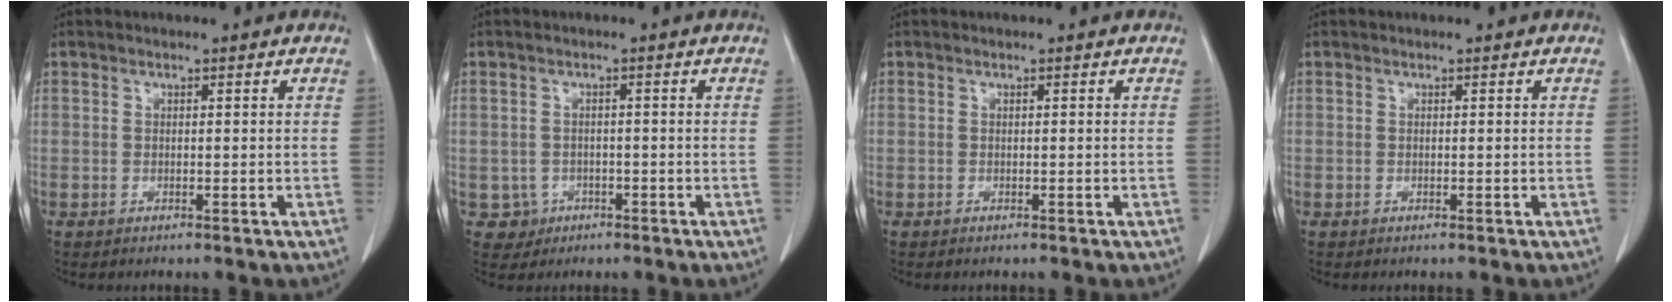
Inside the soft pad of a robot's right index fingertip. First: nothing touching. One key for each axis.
{"total": 3.2, "fx": -1.0, "fy": 3.0, "fz": -0.2, "tx": 0.012, "ty": 0.013, "tz": -0.012}
{"total": 0.0}
{"total": 0.0}